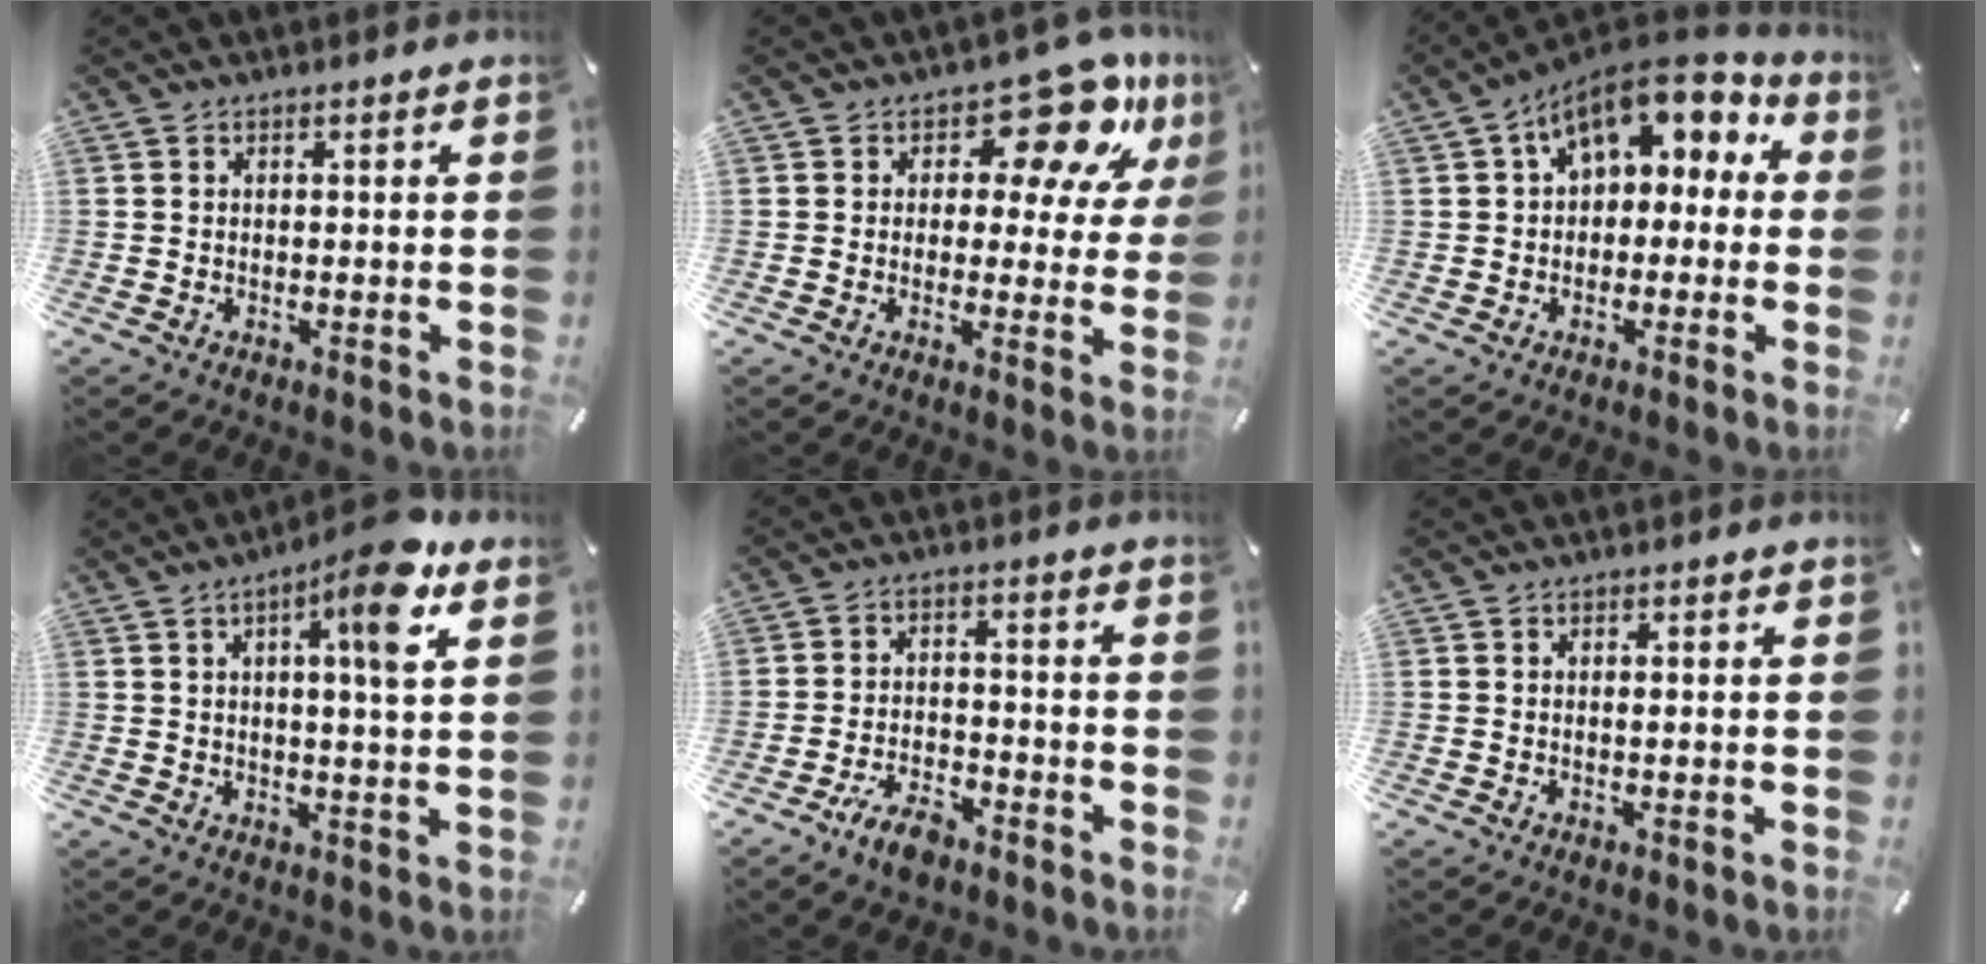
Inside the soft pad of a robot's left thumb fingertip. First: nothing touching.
{"total": 13.4, "force": [8.0, 6.8, 8.4], "torque": [-0.104, -0.051, 0.135]}
{"total": 9.9, "force": [4.7, 6.4, 5.9], "torque": [-0.095, -0.022, 0.088]}
{"total": 11.3, "force": [4.8, 1.8, 10.1], "torque": [-0.151, -0.014, 0.067]}
{"total": 6.6, "force": [-4.9, 2.7, 3.3], "torque": [-0.066, 0.023, -0.091]}
{"total": 0.0}